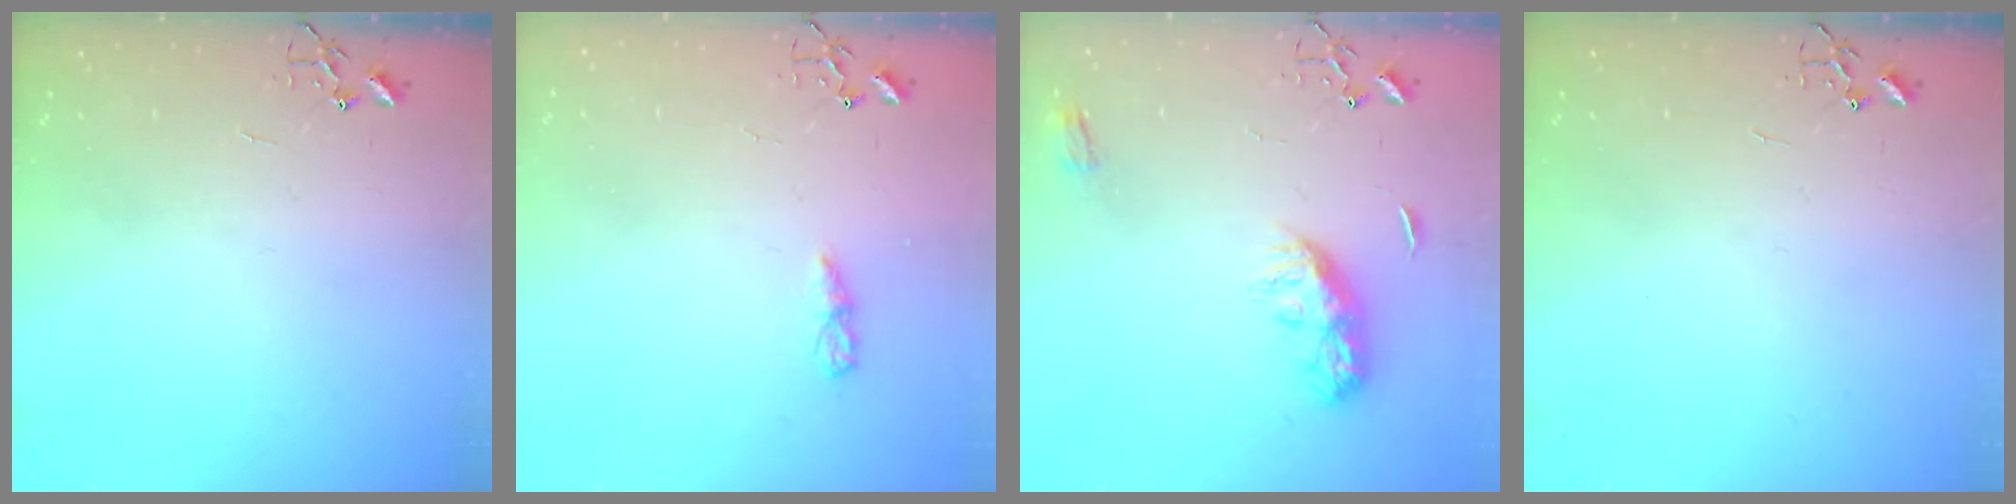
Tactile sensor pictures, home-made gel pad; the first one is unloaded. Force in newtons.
{"total": 4.6, "press": 4.6, "slide": 0.5}
{"total": 9.9, "press": 9.9, "slide": 0.0}
{"total": 0.0}